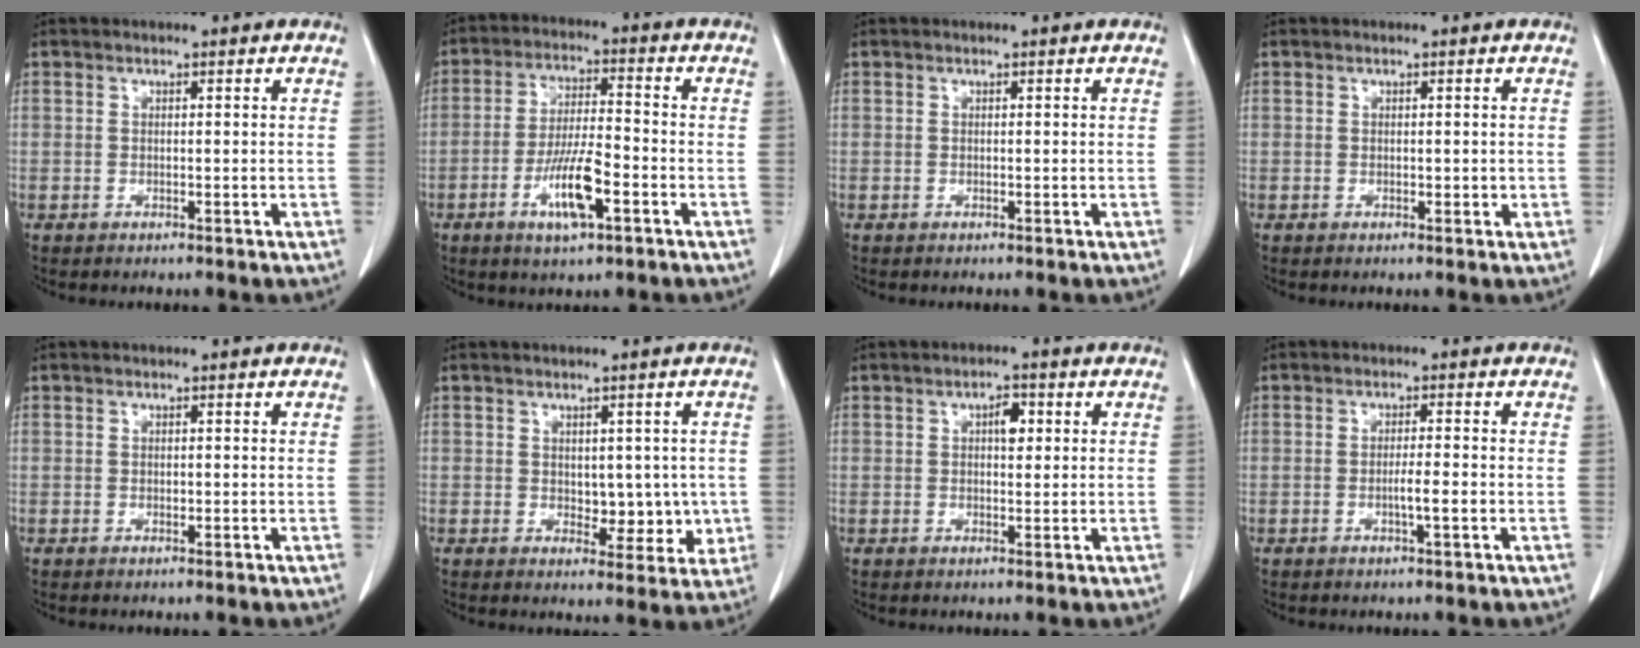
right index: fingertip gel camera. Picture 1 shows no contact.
{"total": 9.2, "force": [-3.7, 1.9, 8.2], "torque": [-0.160, -0.004, -0.063]}
{"total": 0.0}
{"total": 1.2, "force": [0.1, 0.6, 1.0], "torque": [-0.016, -0.004, 0.003]}
{"total": 0.6, "force": [0.1, 0.4, 0.4], "torque": [-0.009, -0.002, 0.002]}
{"total": 6.0, "force": [0.2, 3.8, 4.7], "torque": [-0.045, -0.001, 0.014]}
{"total": 3.3, "force": [1.0, 1.5, 2.7], "torque": [-0.044, 0.004, 0.016]}
{"total": 2.9, "force": [-0.7, 0.1, 2.8], "torque": [-0.051, -0.003, -0.012]}